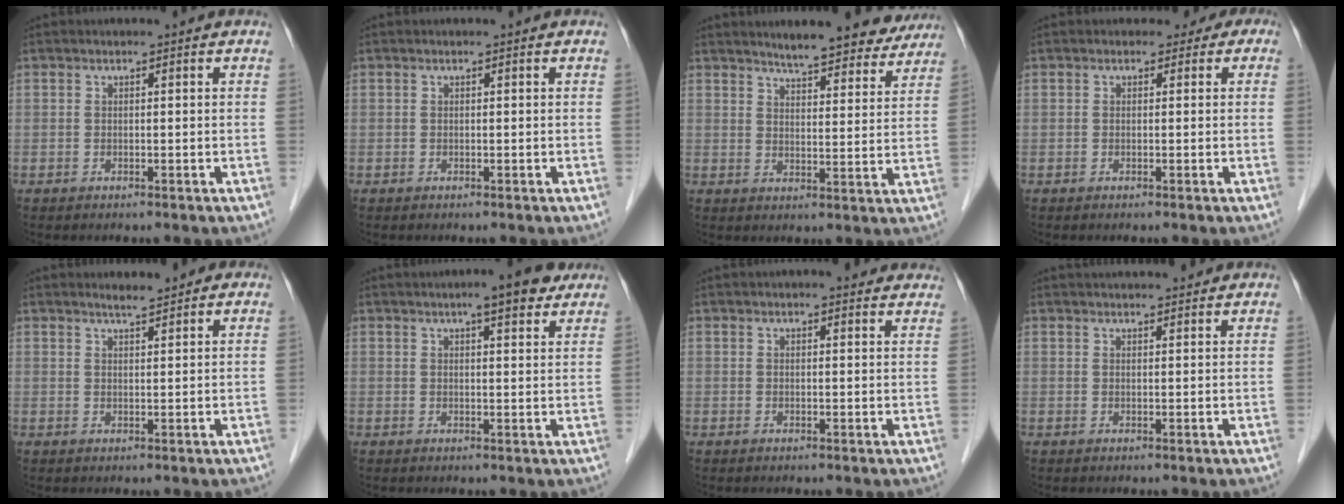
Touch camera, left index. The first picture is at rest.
{"total": 0.0}
{"total": 13.2, "force": [11.9, 2.6, 4.9], "torque": [-0.050, -0.007, 0.145]}
{"total": 2.0, "force": [0.6, 1.9, 0.4], "torque": [0.008, 0.008, -0.006]}
{"total": 2.2, "force": [2.0, 0.4, 1.0], "torque": [-0.021, 0.006, 0.032]}
{"total": 5.9, "force": [4.3, 1.0, 3.9], "torque": [-0.054, 0.013, 0.055]}
{"total": 5.5, "force": [4.9, 1.1, 2.2], "torque": [-0.019, 0.014, 0.046]}
{"total": 7.7, "force": [7.0, 1.3, 2.9], "torque": [-0.038, 0.028, 0.087]}